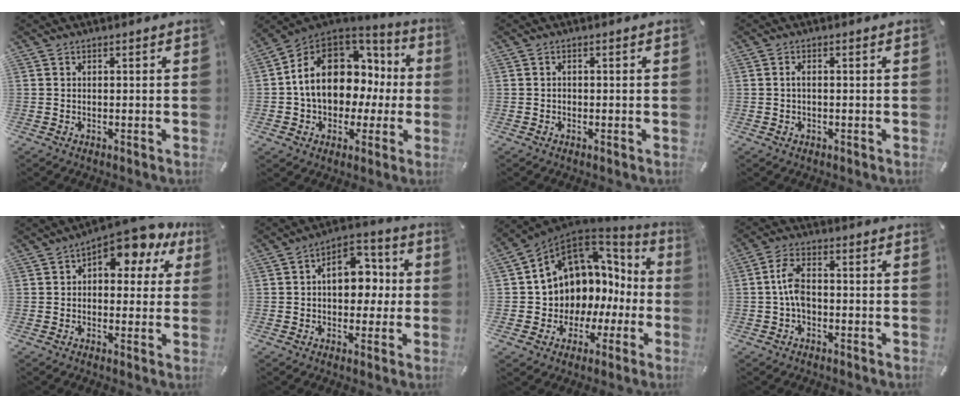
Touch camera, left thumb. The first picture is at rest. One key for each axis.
{"total": 15.6, "fx": 1.4, "fy": 12.1, "fz": 9.6, "tx": -0.176, "ty": -0.010, "tz": 0.025}
{"total": 0.6, "fx": -0.2, "fy": 0.5, "fz": 0.3, "tx": -0.006, "ty": 0.002, "tz": -0.006}
{"total": 1.5, "fx": -0.1, "fy": 0.9, "fz": 1.2, "tx": -0.025, "ty": 0.004, "tz": -0.003}
{"total": 10.4, "fx": 6.2, "fy": 5.3, "fz": 6.4, "tx": -0.085, "ty": -0.039, "tz": 0.106}
{"total": 11.4, "fx": 0.8, "fy": 7.8, "fz": 8.2, "tx": -0.099, "ty": 0.004, "tz": 0.012}
{"total": 10.5, "fx": 4.6, "fy": 8.9, "fz": 3.0, "tx": -0.070, "ty": -0.063, "tz": 0.096}
{"total": 6.0, "fx": -0.8, "fy": 3.5, "fz": 4.8, "tx": -0.105, "ty": 0.006, "tz": -0.018}